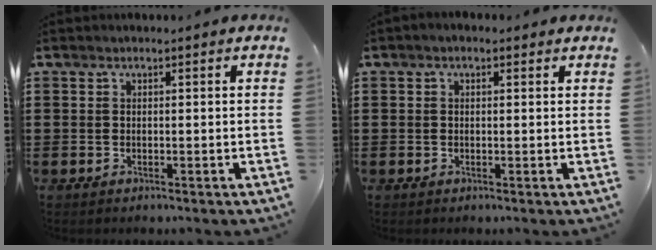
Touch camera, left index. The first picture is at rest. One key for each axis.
{"total": 1.0, "fx": 0.1, "fy": 0.7, "fz": 0.7, "tx": -0.014, "ty": 0.006, "tz": 0.001}